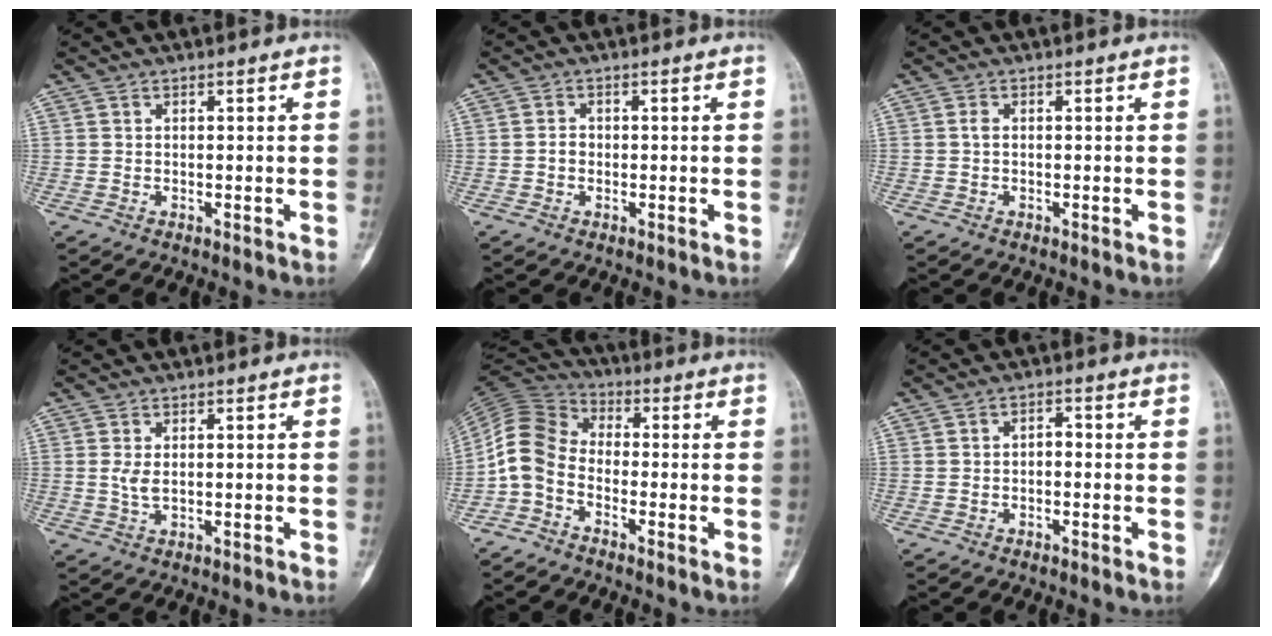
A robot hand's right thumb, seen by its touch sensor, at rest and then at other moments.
{"total": 1.4, "force": [-0.4, 1.2, 0.7], "torque": [-0.003, 0.007, -0.010]}
{"total": 0.7, "force": [0.0, 0.5, 0.6], "torque": [-0.011, 0.001, -0.004]}
{"total": 2.2, "force": [0.2, 1.0, 1.9], "torque": [-0.041, -0.003, 0.006]}
{"total": 7.9, "force": [-3.0, 5.5, 4.8], "torque": [-0.090, 0.045, -0.082]}
{"total": 1.8, "force": [-0.4, 1.1, 1.3], "torque": [-0.011, 0.013, -0.013]}